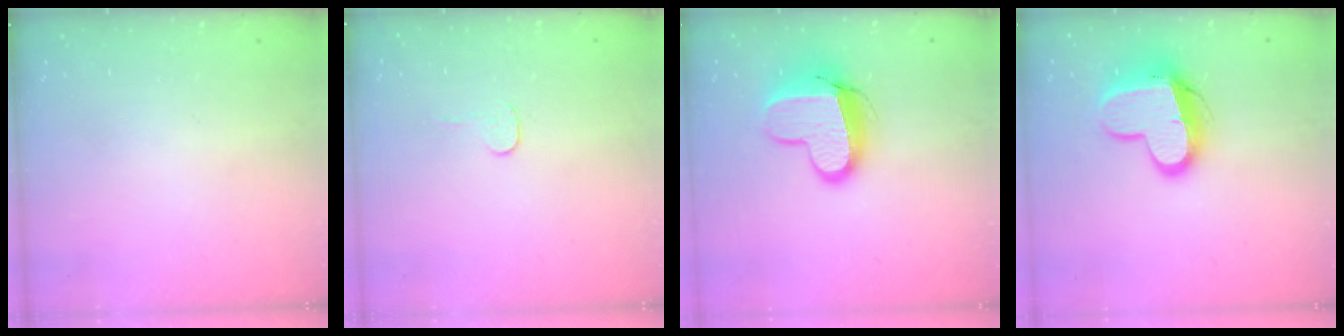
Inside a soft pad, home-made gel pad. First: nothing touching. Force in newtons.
{"total": 3.4, "press": 3.4, "slide": 0.3}
{"total": 12.7, "press": 12.6, "slide": 1.1}
{"total": 13.5, "press": 13.5, "slide": 1.2}